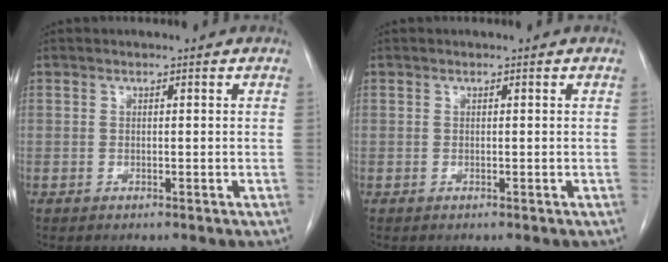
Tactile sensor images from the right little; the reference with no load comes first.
{"total": 0.0}